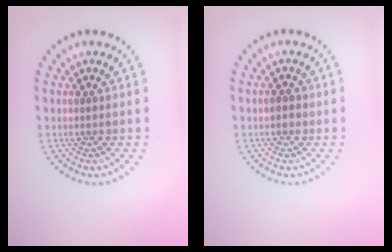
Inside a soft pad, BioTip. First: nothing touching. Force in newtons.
{"total": 1.0, "press": 1.0, "slide": 0.1}